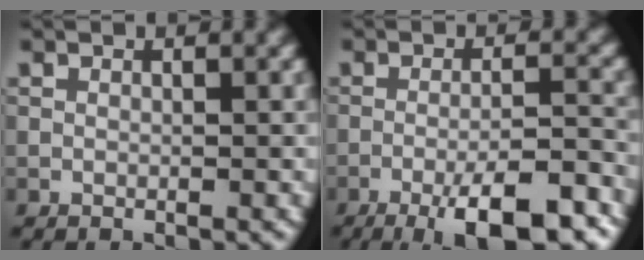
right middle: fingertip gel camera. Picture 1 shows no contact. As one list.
[{"total": 8.8, "force": [-5.1, 1.9, 6.9], "torque": [-0.107, 0.001, -0.078]}]